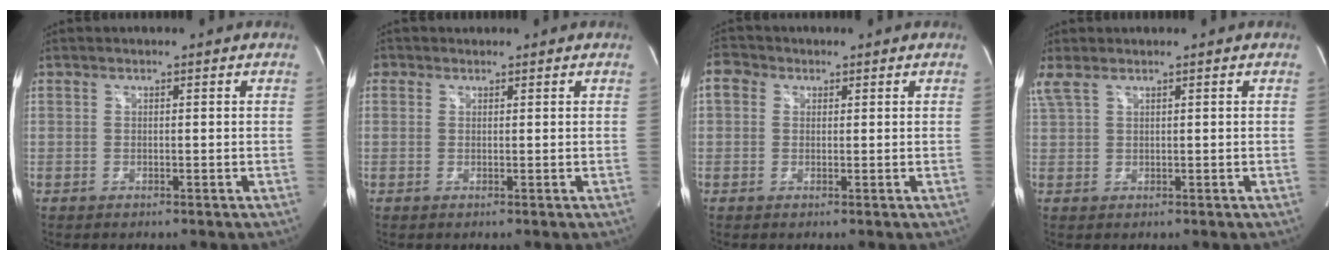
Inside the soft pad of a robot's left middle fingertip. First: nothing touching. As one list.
[{"total": 1.3, "force": [0.8, 1.0, 0.1], "torque": [0.004, 0.007, 0.010]}, {"total": 3.2, "force": [1.1, 2.7, 1.3], "torque": [-0.031, 0.020, 0.018]}, {"total": 3.0, "force": [2.3, 0.9, 1.8], "torque": [-0.062, 0.025, 0.060]}]